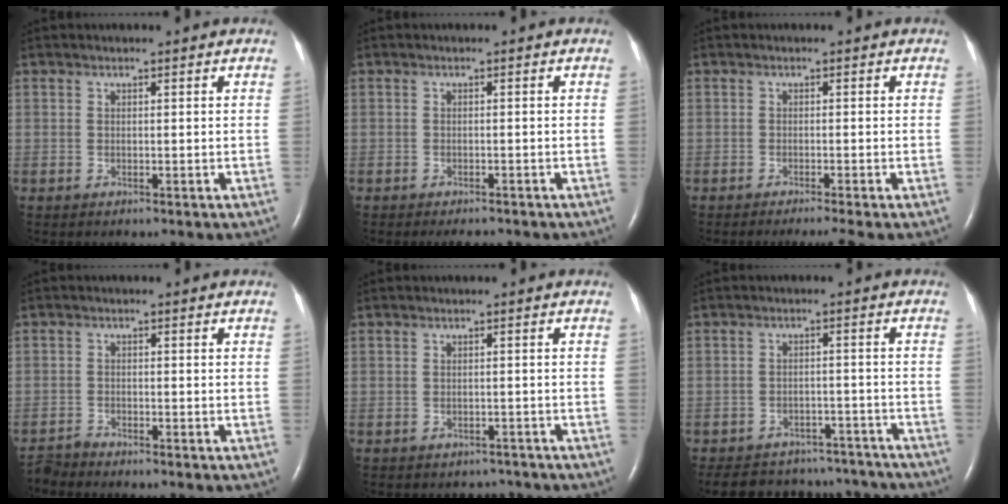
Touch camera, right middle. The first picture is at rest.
{"total": 2.3, "force": [-2.0, 0.7, 1.0], "torque": [-0.013, -0.004, -0.022]}
{"total": 3.7, "force": [-3.0, -0.8, 2.0], "torque": [-0.019, -0.008, -0.044]}
{"total": 2.3, "force": [-2.3, -0.4, -0.3], "torque": [0.003, -0.015, -0.044]}
{"total": 2.8, "force": [-2.5, 1.4, -0.2], "torque": [0.000, 0.006, -0.032]}
{"total": 15.8, "force": [-14.2, 6.0, 3.4], "torque": [-0.075, 0.015, -0.176]}